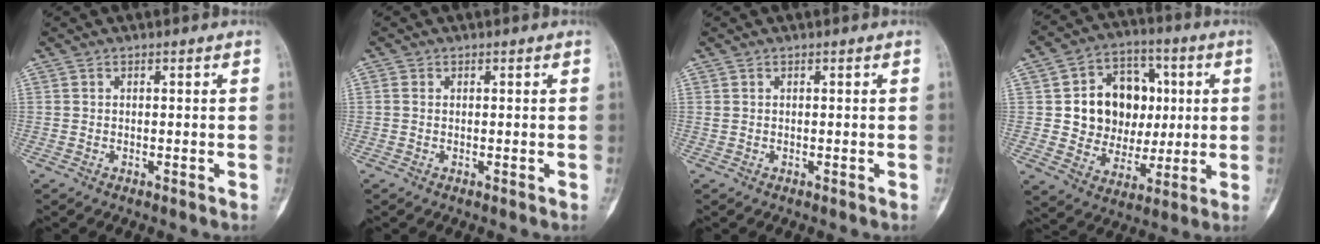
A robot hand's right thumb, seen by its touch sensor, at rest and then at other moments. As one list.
[{"total": 0.7, "force": [0.1, 0.6, 0.5], "torque": [-0.013, -0.001, 0.001]}, {"total": 0.0}, {"total": 15.8, "force": [2.0, 13.0, 8.7], "torque": [-0.073, 0.013, 0.043]}]